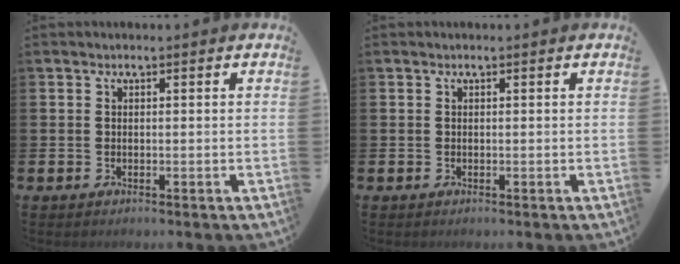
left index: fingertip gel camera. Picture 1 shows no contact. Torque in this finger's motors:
{"motor_torque": [-0.03, -0.03, 0.00, 0.00]}